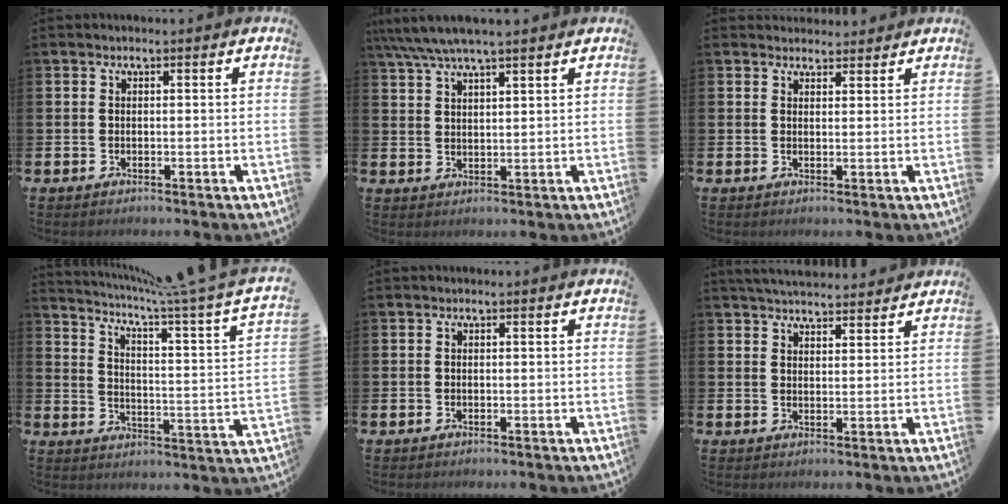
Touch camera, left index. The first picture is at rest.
{"total": 5.4, "force": [4.7, 0.6, 2.5], "torque": [-0.065, -0.009, 0.087]}
{"total": 2.4, "force": [2.3, 0.7, -0.2], "torque": [0.011, -0.012, 0.041]}
{"total": 5.4, "force": [4.3, -0.9, 3.0], "torque": [-0.063, -0.050, 0.062]}
{"total": 0.0}
{"total": 4.2, "force": [4.1, 0.7, 0.6], "torque": [-0.017, -0.018, 0.076]}